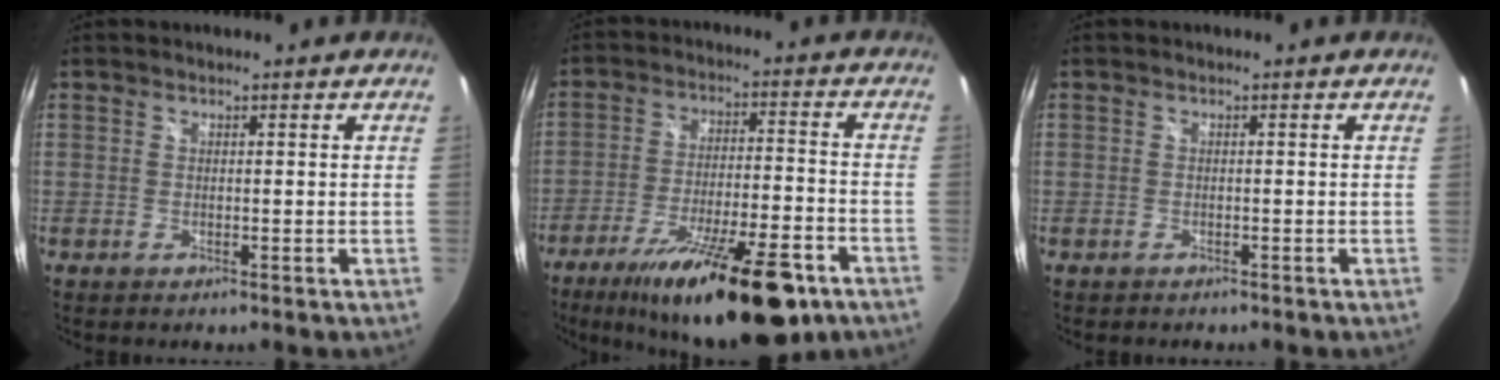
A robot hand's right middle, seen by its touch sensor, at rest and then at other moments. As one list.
[{"total": 21.6, "force": [-14.3, 5.8, 15.1], "torque": [-0.250, -0.032, -0.214]}, {"total": 0.6, "force": [-0.4, 0.4, -0.2], "torque": [-0.001, 0.001, -0.008]}]